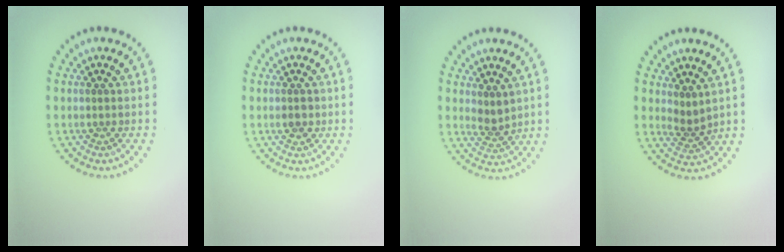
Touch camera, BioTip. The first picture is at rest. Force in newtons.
{"total": 1.0, "press": 1.0, "slide": 0.2}
{"total": 1.8, "press": 1.4, "slide": 1.1}
{"total": 2.0, "press": 1.3, "slide": 1.5}